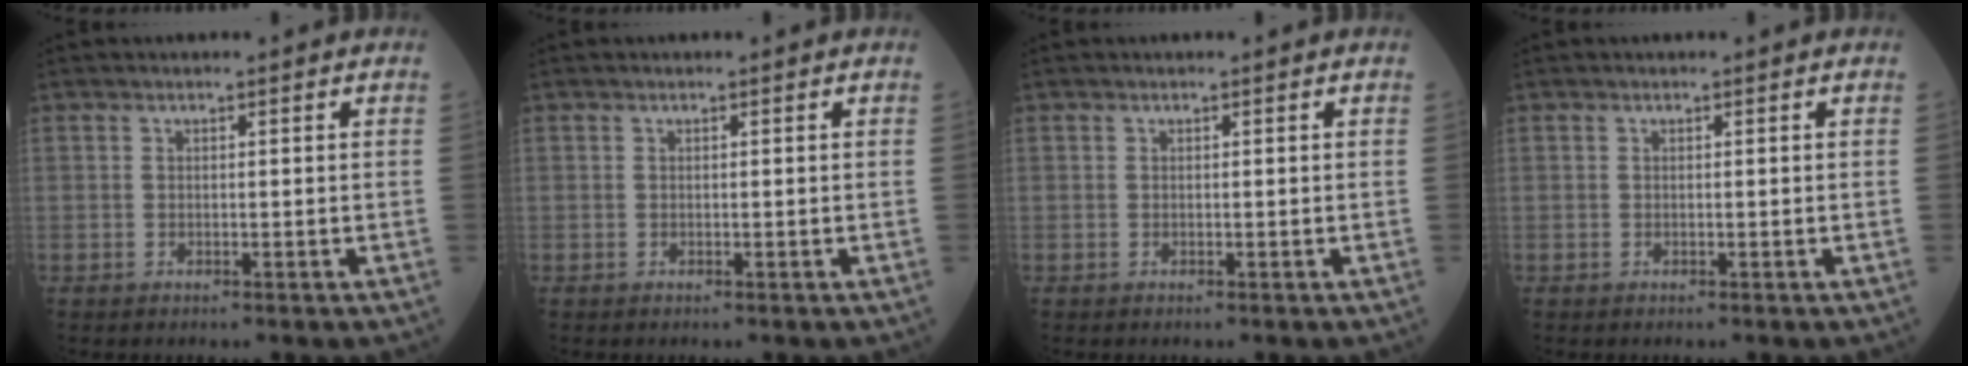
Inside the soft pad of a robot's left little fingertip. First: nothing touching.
{"total": 0.0}
{"total": 0.0}
{"total": 0.0}